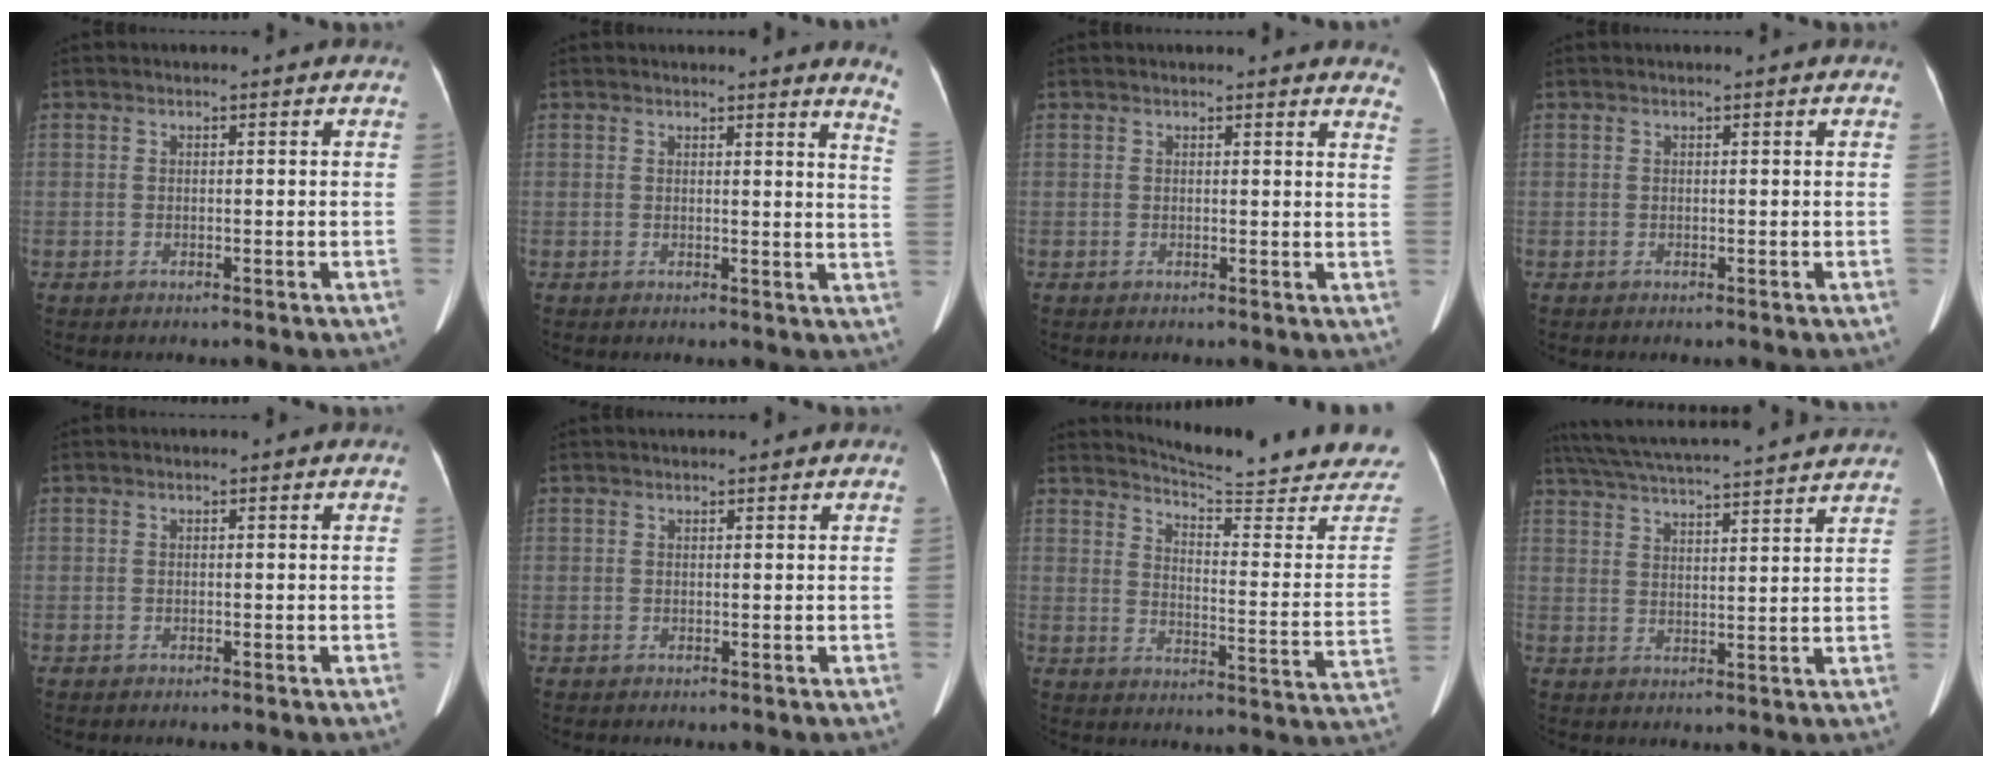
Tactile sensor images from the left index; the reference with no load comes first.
{"total": 6.2, "force": [5.7, -1.0, 2.3], "torque": [-0.024, -0.051, 0.032]}
{"total": 9.8, "force": [9.3, 1.7, 2.5], "torque": [0.004, -0.017, 0.074]}
{"total": 0.0}
{"total": 0.0}
{"total": 2.2, "force": [1.9, 0.4, 1.0], "torque": [-0.006, 0.029, 0.026]}
{"total": 21.1, "force": [20.3, 0.6, 5.9], "torque": [-0.082, -0.112, 0.241]}
{"total": 21.8, "force": [19.9, 0.9, 9.0], "torque": [-0.161, 0.020, 0.277]}